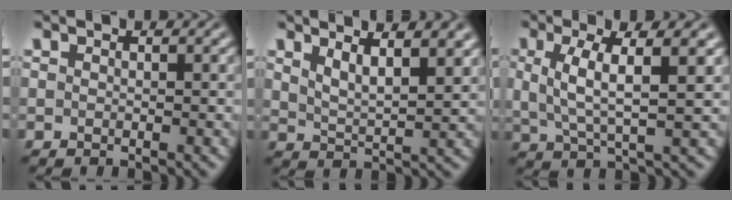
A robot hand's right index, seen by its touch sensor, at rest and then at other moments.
{"total": 4.6, "force": [2.5, 2.1, 3.2], "torque": [-0.041, 0.002, 0.036]}
{"total": 4.1, "force": [0.6, 1.0, 4.0], "torque": [-0.072, -0.008, 0.021]}